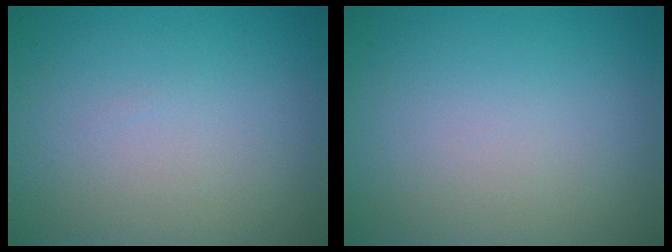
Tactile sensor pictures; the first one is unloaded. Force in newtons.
{"total": 0.0}